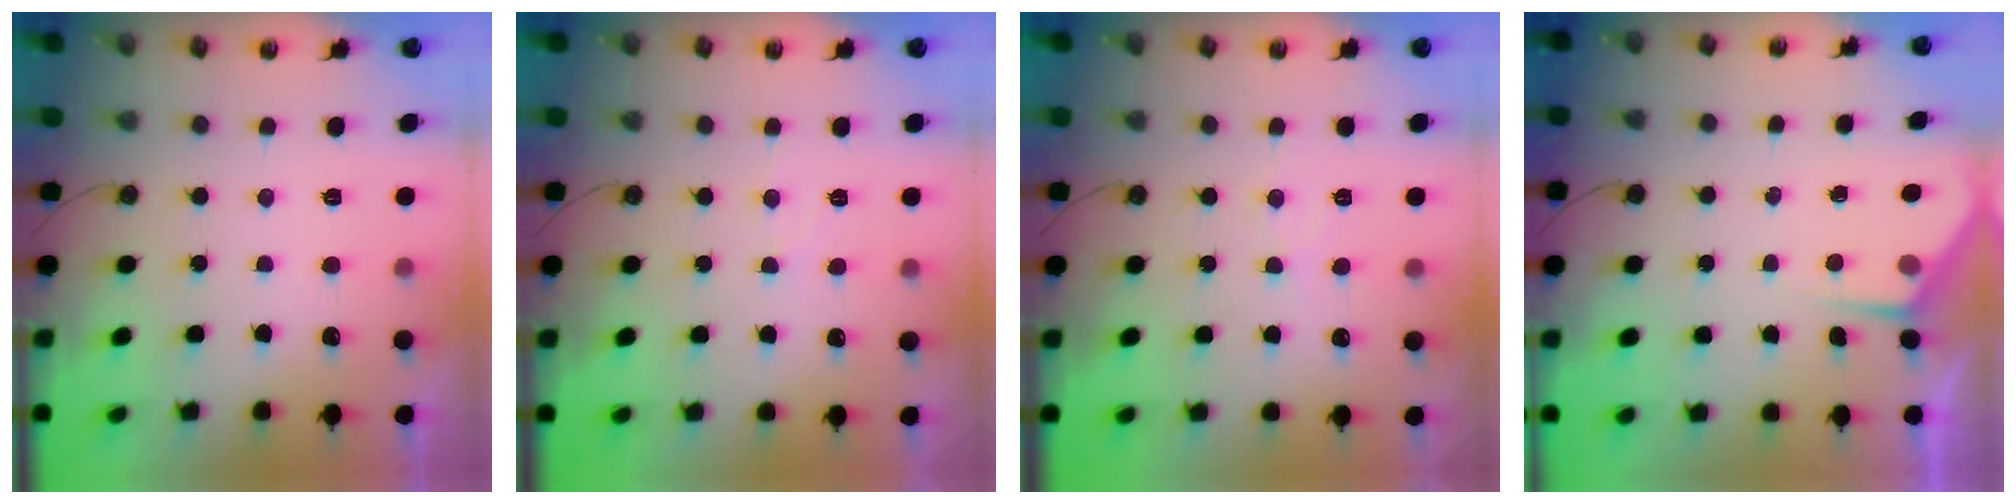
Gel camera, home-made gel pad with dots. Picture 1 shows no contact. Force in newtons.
{"total": 4.8, "press": 4.8, "slide": 0.3}
{"total": 4.4, "press": 4.3, "slide": 0.6}
{"total": 2.9, "press": 2.8, "slide": 0.5}